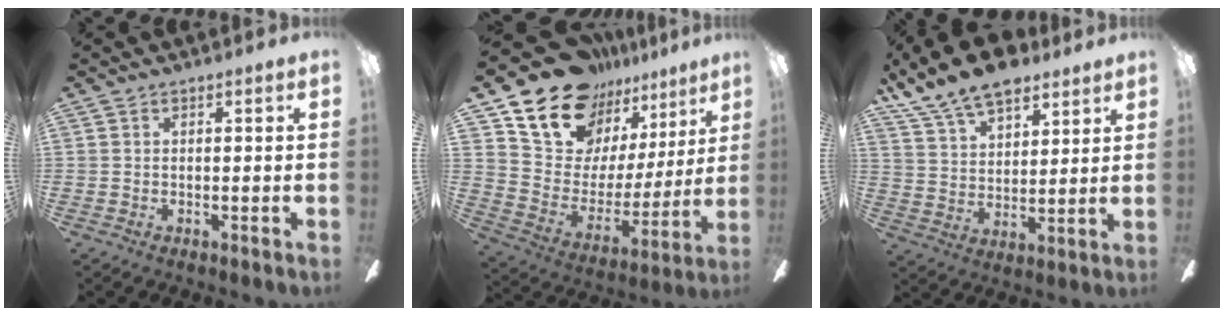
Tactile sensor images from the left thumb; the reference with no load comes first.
{"total": 17.6, "force": [13.6, 10.0, 5.3], "torque": [-0.116, -0.102, 0.251]}
{"total": 13.1, "force": [10.4, 5.6, 5.7], "torque": [-0.109, -0.054, 0.191]}